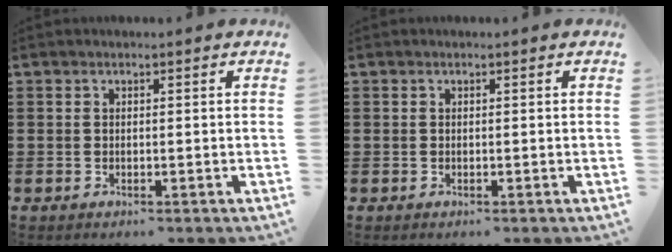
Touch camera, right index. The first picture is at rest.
{"total": 0.0}